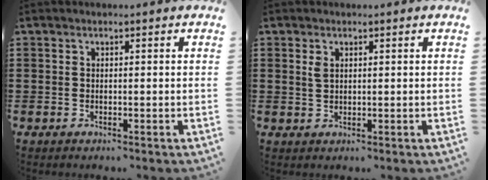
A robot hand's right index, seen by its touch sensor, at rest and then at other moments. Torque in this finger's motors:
{"motor_torque": [0.06, 0.05, 0.15, 0.02]}